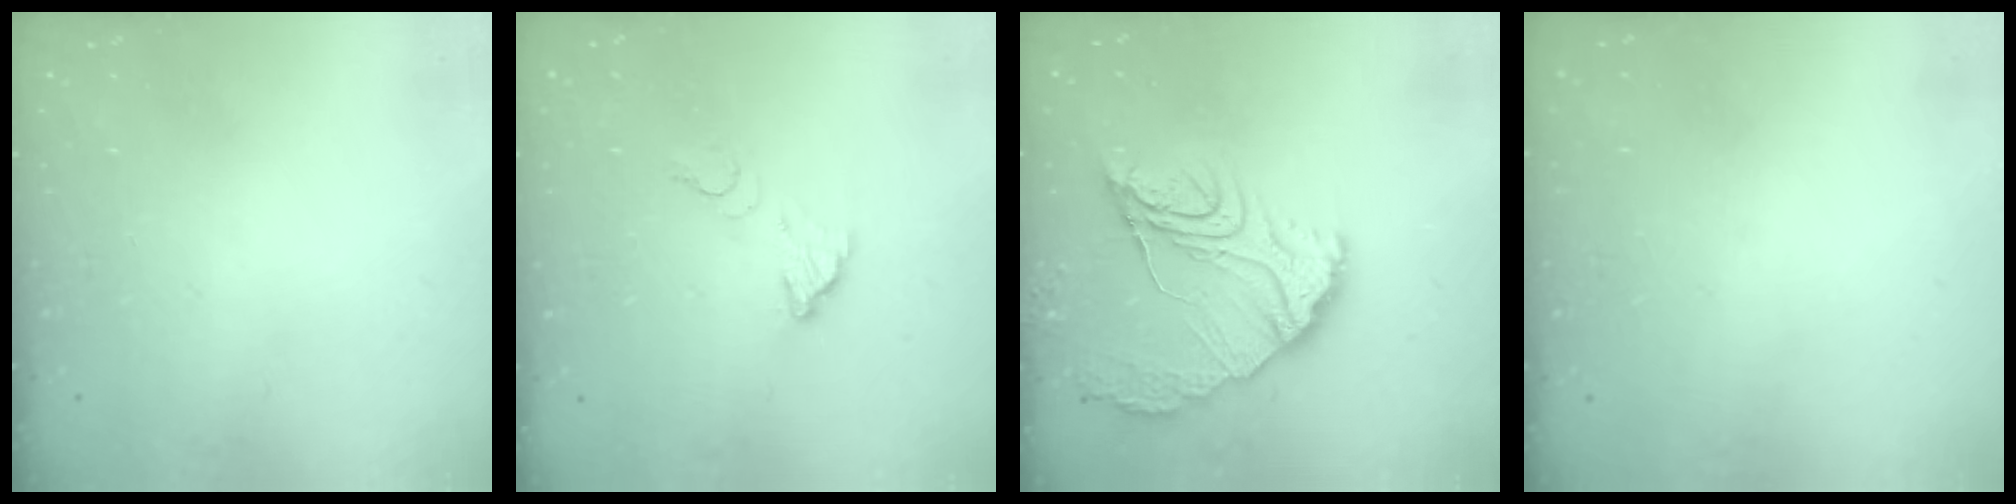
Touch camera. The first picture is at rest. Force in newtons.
{"total": 3.6, "press": 3.6, "slide": 0.2}
{"total": 15.3, "press": 15.2, "slide": 1.4}
{"total": 3.6, "press": 3.6, "slide": 0.2}